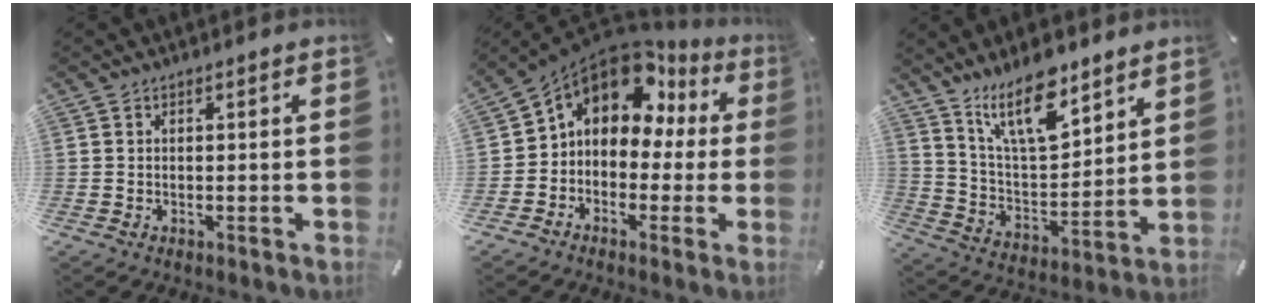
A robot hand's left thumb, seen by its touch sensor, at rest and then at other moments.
{"total": 11.2, "force": [5.9, 7.7, 5.6], "torque": [-0.115, -0.045, 0.101]}
{"total": 16.4, "force": [11.9, 6.7, 9.0], "torque": [-0.169, -0.065, 0.212]}